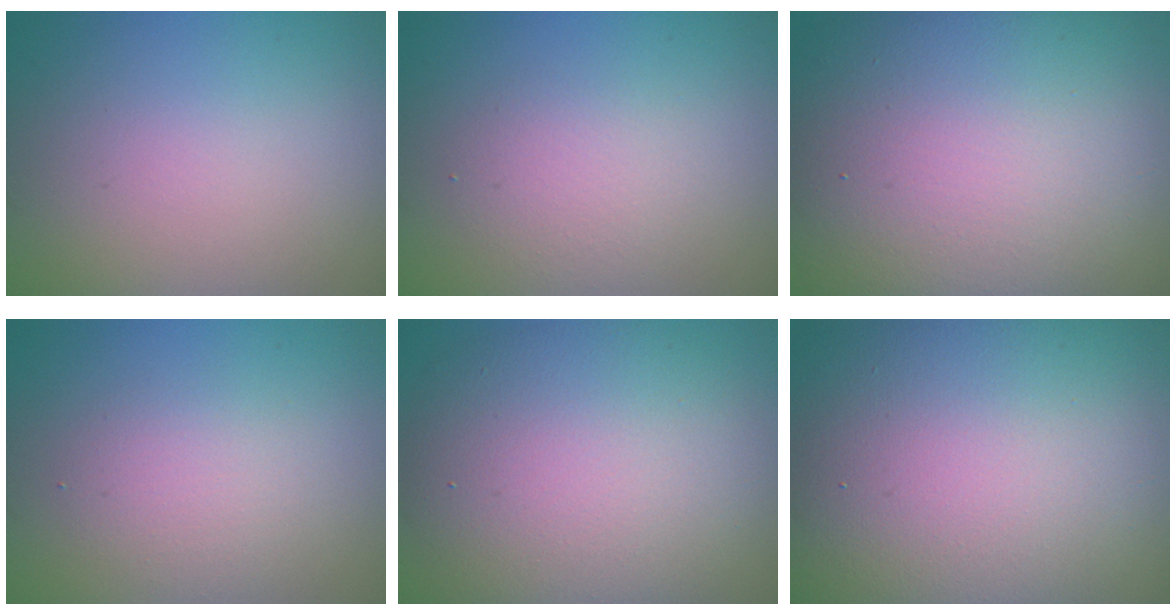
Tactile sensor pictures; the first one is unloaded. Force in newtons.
{"total": 2.3, "press": 2.3, "slide": 0.1}
{"total": 18.1, "press": 18.0, "slide": 1.0}
{"total": 2.3, "press": 2.3, "slide": 0.2}
{"total": 10.9, "press": 10.9, "slide": 0.6}
{"total": 24.9, "press": 24.9, "slide": 0.8}